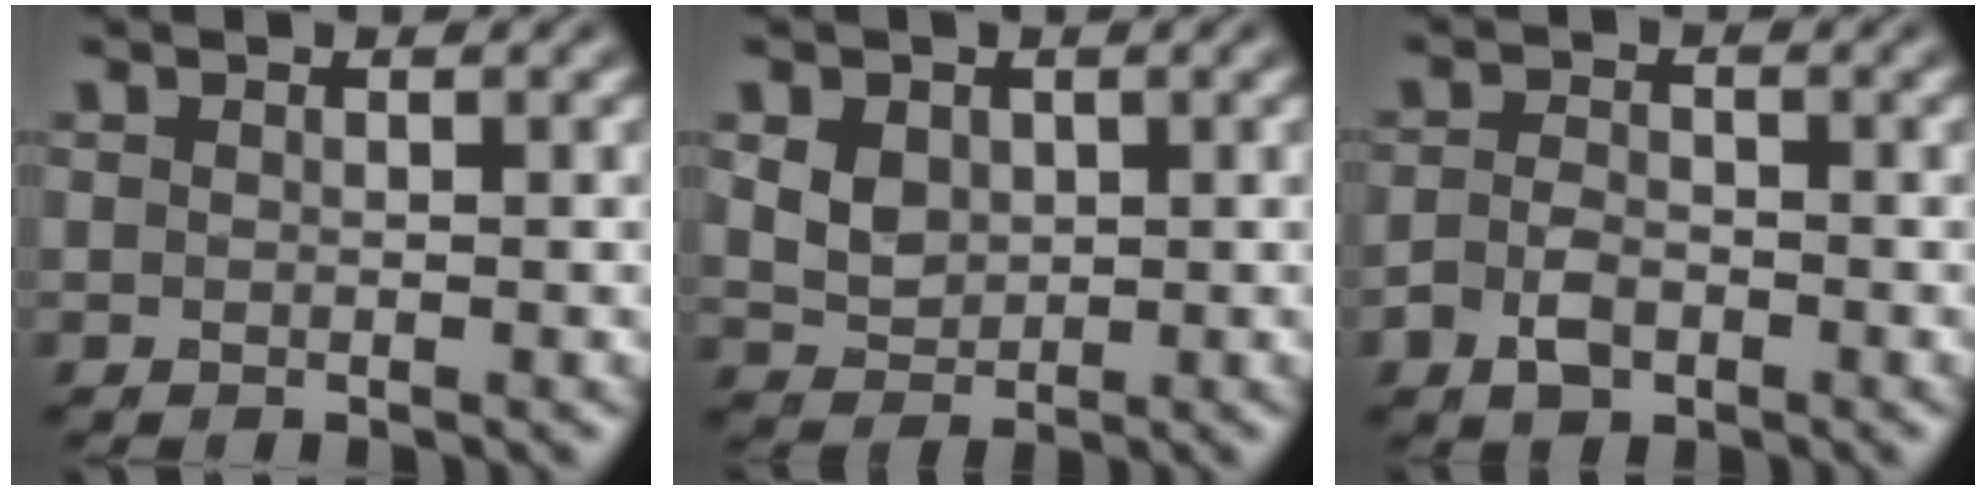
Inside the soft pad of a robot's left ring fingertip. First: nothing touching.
{"total": 3.2, "force": [1.0, 2.6, 1.7], "torque": [-0.040, 0.003, 0.016]}
{"total": 2.7, "force": [-1.3, 1.8, 1.6], "torque": [-0.032, -0.002, -0.028]}